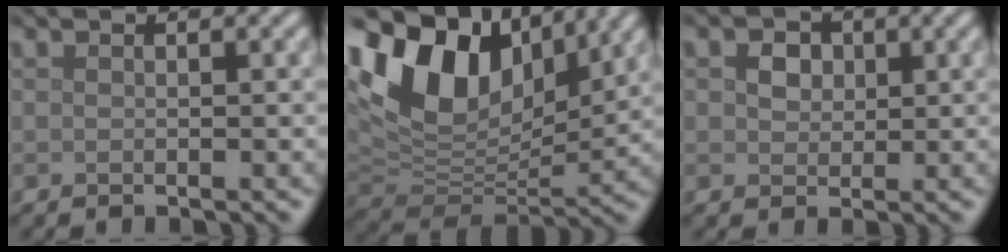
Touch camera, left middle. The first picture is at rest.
{"total": 13.2, "force": [6.3, 7.9, 8.4], "torque": [-0.170, 0.025, 0.111]}
{"total": 2.7, "force": [1.0, 2.1, 1.4], "torque": [-0.025, 0.002, 0.009]}